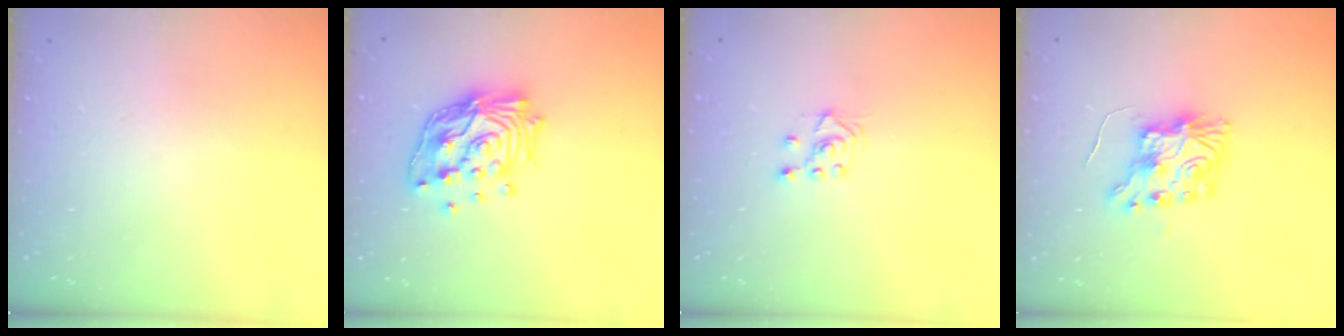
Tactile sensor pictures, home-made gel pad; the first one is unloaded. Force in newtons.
{"total": 18.0, "press": 17.9, "slide": 2.4}
{"total": 3.8, "press": 3.8, "slide": 0.5}
{"total": 9.8, "press": 9.8, "slide": 0.9}